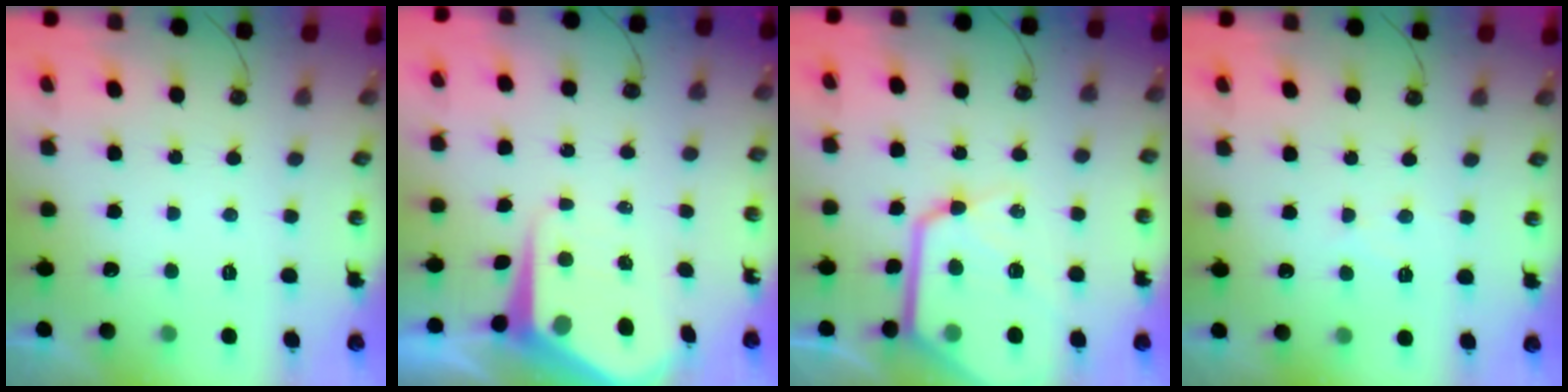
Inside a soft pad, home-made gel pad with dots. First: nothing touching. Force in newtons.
{"total": 9.2, "press": 9.2, "slide": 1.0}
{"total": 18.0, "press": 17.9, "slide": 1.5}
{"total": 6.0, "press": 5.9, "slide": 0.5}